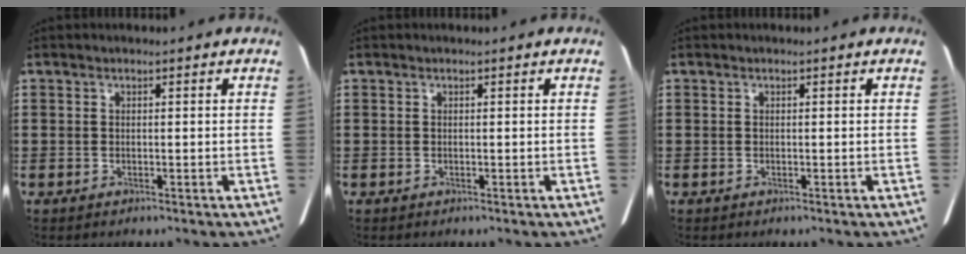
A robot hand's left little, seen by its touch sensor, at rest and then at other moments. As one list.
[{"total": 0.0}, {"total": 0.0}]